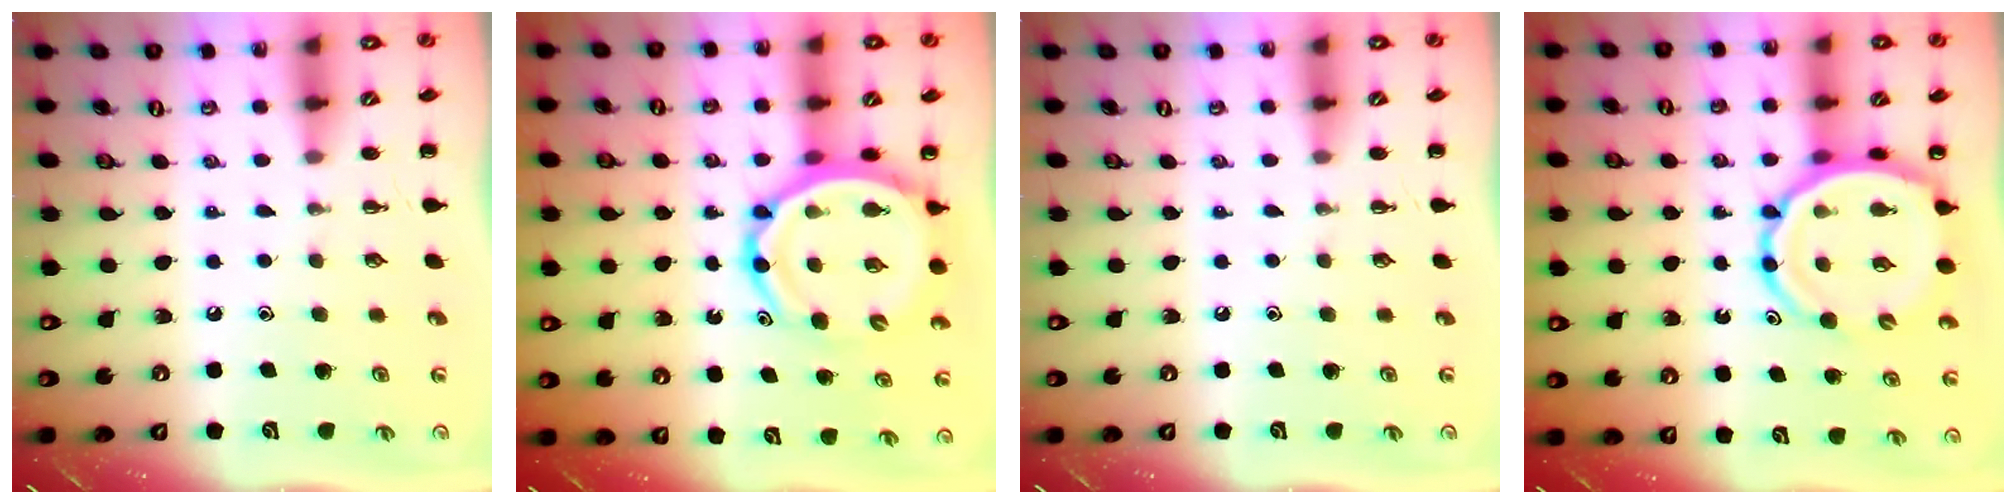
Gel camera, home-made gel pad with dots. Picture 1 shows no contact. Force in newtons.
{"total": 14.2, "press": 13.6, "slide": 3.9}
{"total": 0.0}
{"total": 12.0, "press": 11.4, "slide": 3.7}